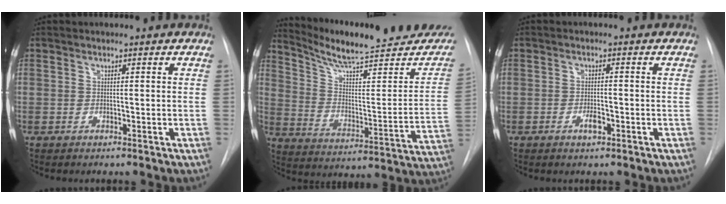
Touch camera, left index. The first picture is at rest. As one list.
[{"total": 23.1, "force": [20.6, 2.6, 10.2], "torque": [-0.151, -0.058, 0.285]}, {"total": 2.1, "force": [-1.1, 0.8, 1.6], "torque": [-0.028, 0.002, -0.017]}]